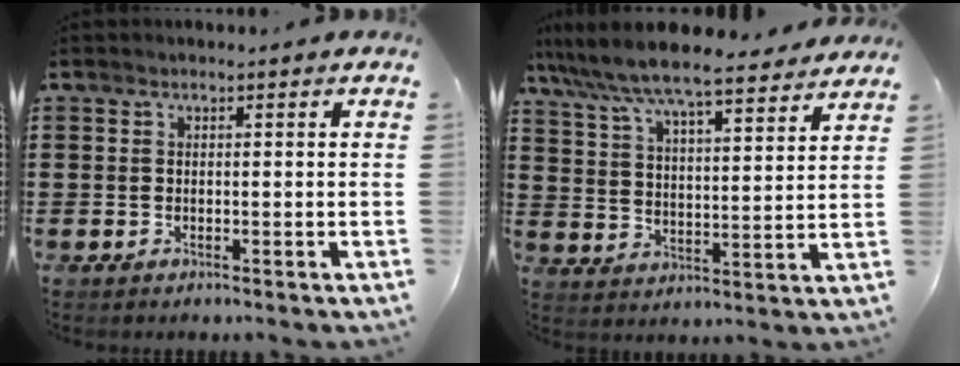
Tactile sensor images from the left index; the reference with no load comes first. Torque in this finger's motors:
{"motor_torque": [2.14, 0.00, 0.42, 0.21]}